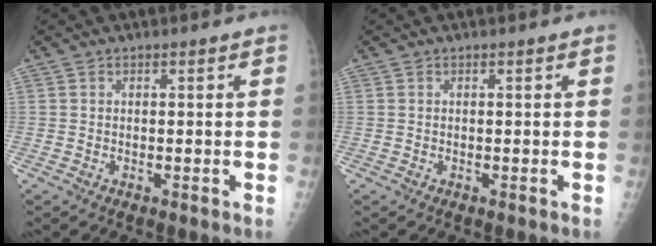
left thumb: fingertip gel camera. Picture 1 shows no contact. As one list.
[{"total": 0.0}]